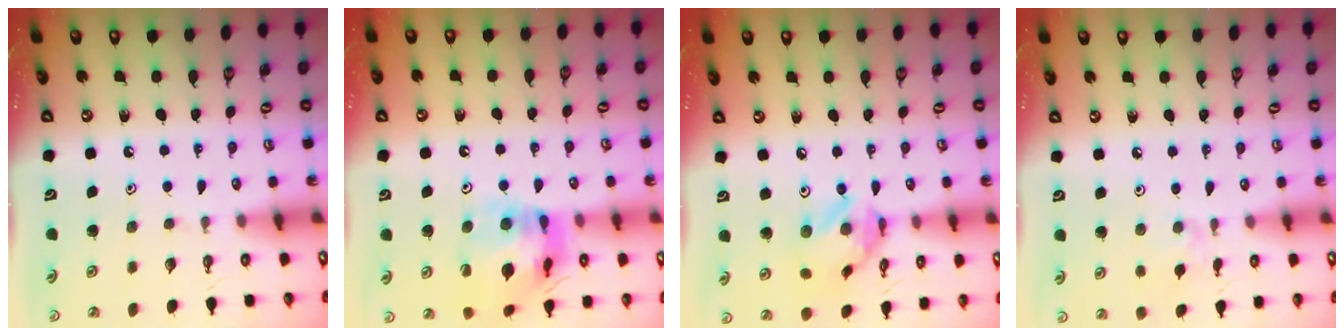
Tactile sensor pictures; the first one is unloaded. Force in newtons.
{"total": 16.0, "press": 15.9, "slide": 2.0}
{"total": 12.2, "press": 12.1, "slide": 1.1}
{"total": 2.5, "press": 2.5, "slide": 0.5}